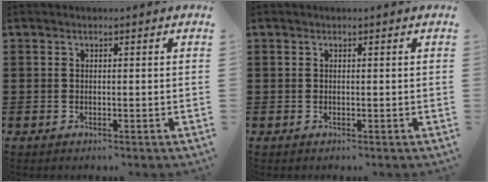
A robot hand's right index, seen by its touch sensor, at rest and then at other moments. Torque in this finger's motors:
{"motor_torque": [0.00, 0.00, 0.00, 0.00]}